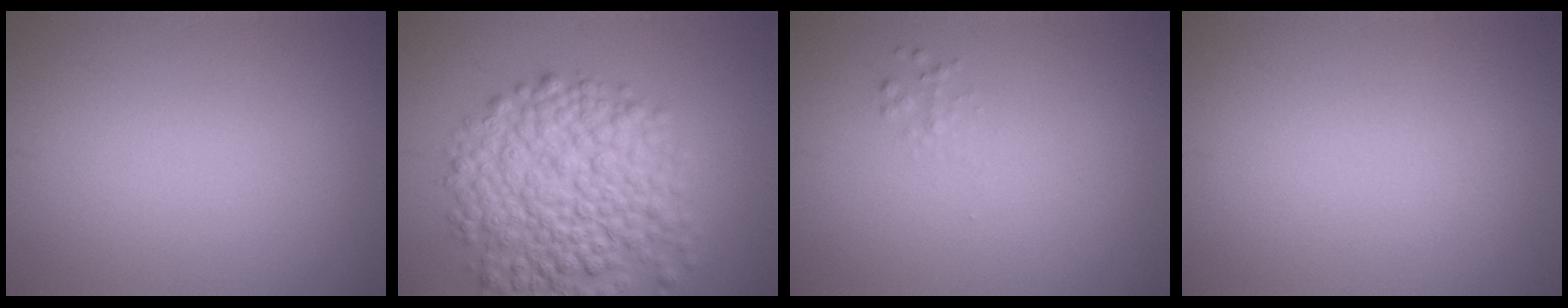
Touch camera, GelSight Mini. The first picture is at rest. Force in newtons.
{"total": 9.2, "press": 9.2, "slide": 0.4}
{"total": 0.6, "press": 0.6, "slide": 0.0}
{"total": 0.0}